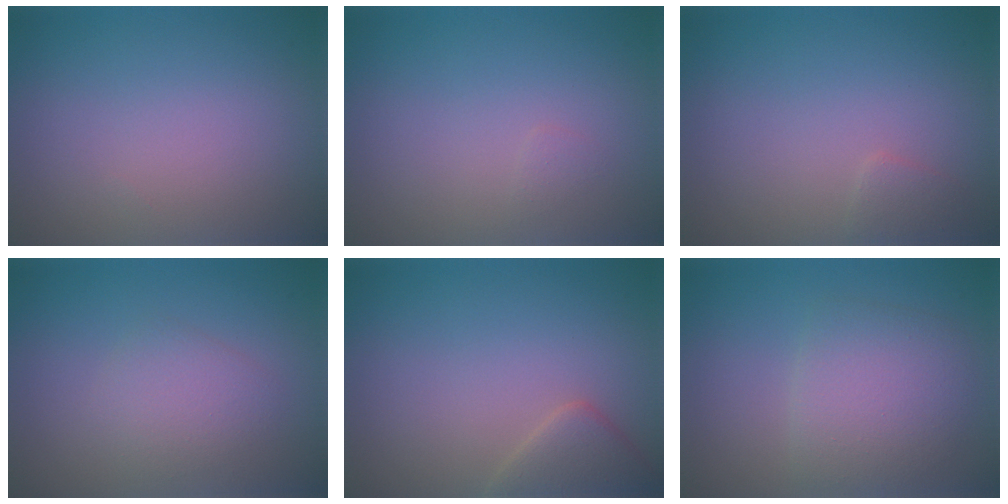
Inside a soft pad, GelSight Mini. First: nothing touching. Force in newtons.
{"total": 0.5, "press": 0.5, "slide": 0.0}
{"total": 0.9, "press": 0.9, "slide": 0.1}
{"total": 2.4, "press": 2.4, "slide": 0.1}
{"total": 2.7, "press": 2.7, "slide": 0.2}
{"total": 4.0, "press": 4.0, "slide": 0.1}